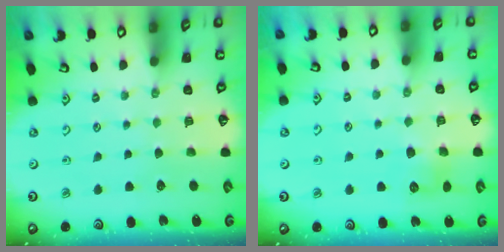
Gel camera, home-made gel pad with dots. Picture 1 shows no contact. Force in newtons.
{"total": 6.3, "press": 6.3, "slide": 0.7}